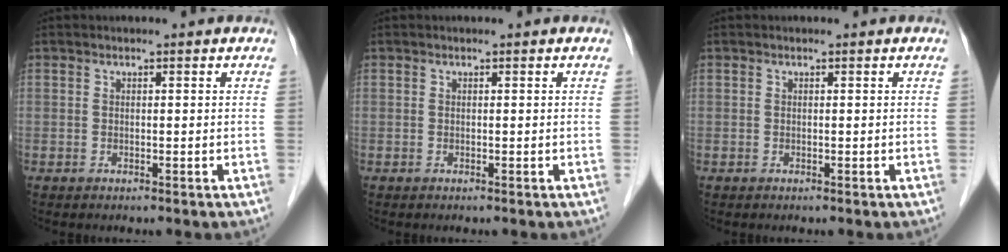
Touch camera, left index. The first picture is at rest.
{"total": 0.0}
{"total": 0.0}